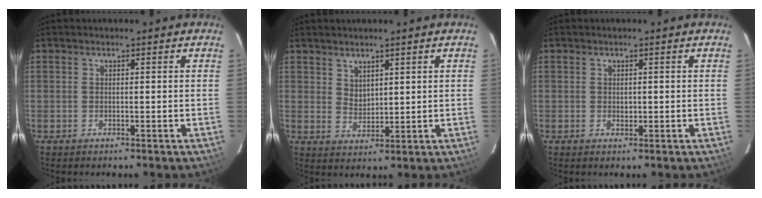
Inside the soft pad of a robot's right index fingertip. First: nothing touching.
{"total": 3.4, "force": [2.6, 1.7, 1.3], "torque": [-0.018, 0.001, 0.051]}
{"total": 0.9, "force": [0.1, 0.7, 0.5], "torque": [-0.006, 0.002, 0.002]}